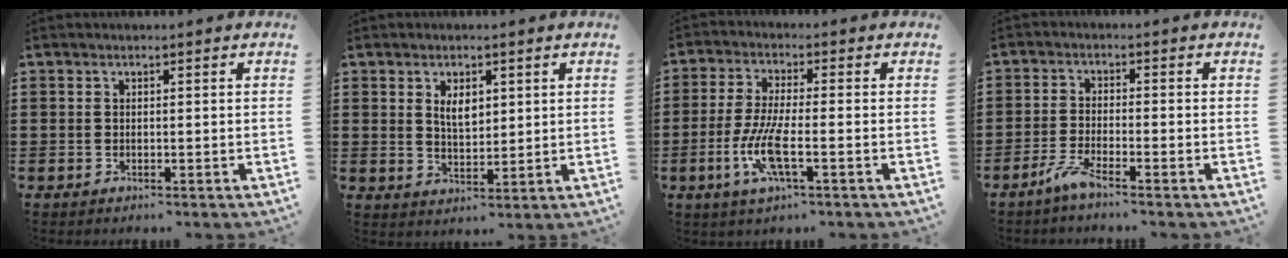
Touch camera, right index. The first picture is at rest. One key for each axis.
{"total": 3.5, "fx": 1.4, "fy": 1.7, "fz": 2.7, "tx": -0.051, "ty": 0.002, "tz": 0.023}
{"total": 7.6, "fx": -2.6, "fy": 1.7, "fz": 7.0, "tx": -0.155, "ty": -0.017, "tz": -0.053}
{"total": 3.2, "fx": -2.5, "fy": 0.0, "fz": 1.9, "tx": -0.048, "ty": -0.005, "tz": -0.050}